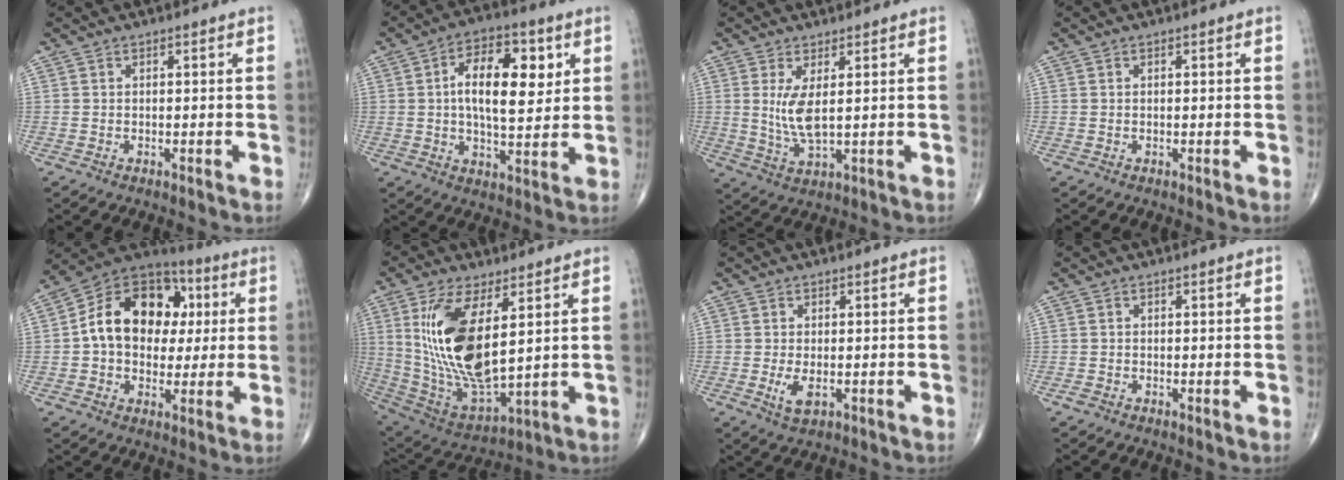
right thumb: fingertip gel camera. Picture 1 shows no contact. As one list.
[{"total": 13.9, "force": [3.1, 6.7, 11.7], "torque": [-0.165, -0.005, 0.048]}, {"total": 5.9, "force": [1.2, 1.8, 5.5], "torque": [-0.117, -0.024, 0.032]}, {"total": 0.0}, {"total": 18.0, "force": [2.1, 13.2, 12.0], "torque": [-0.154, 0.027, 0.026]}, {"total": 19.2, "force": [4.8, 8.0, 16.8], "torque": [-0.334, -0.030, 0.108]}, {"total": 3.3, "force": [-0.7, 1.6, 2.8], "torque": [-0.056, -0.008, -0.009]}, {"total": 0.9, "force": [-0.4, 0.6, 0.6], "torque": [-0.015, 0.000, -0.009]}]